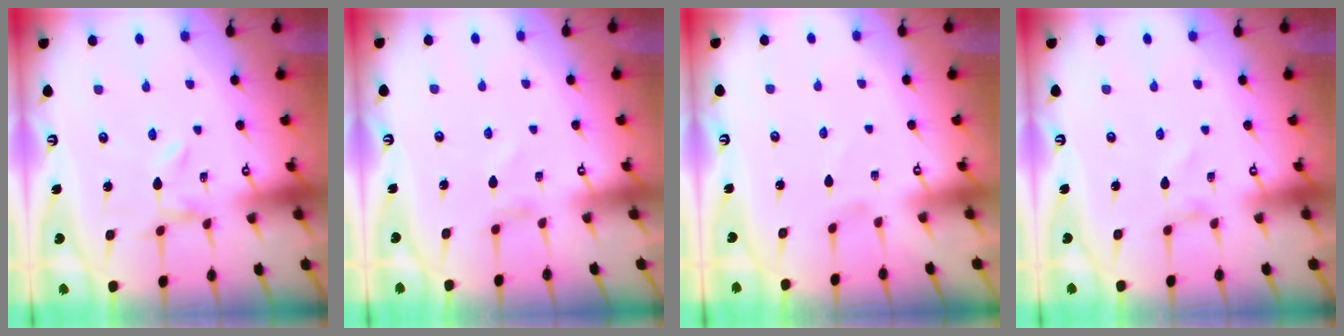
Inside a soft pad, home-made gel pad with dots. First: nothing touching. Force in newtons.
{"total": 1.8, "press": 1.7, "slide": 0.2}
{"total": 0.0}
{"total": 0.0}